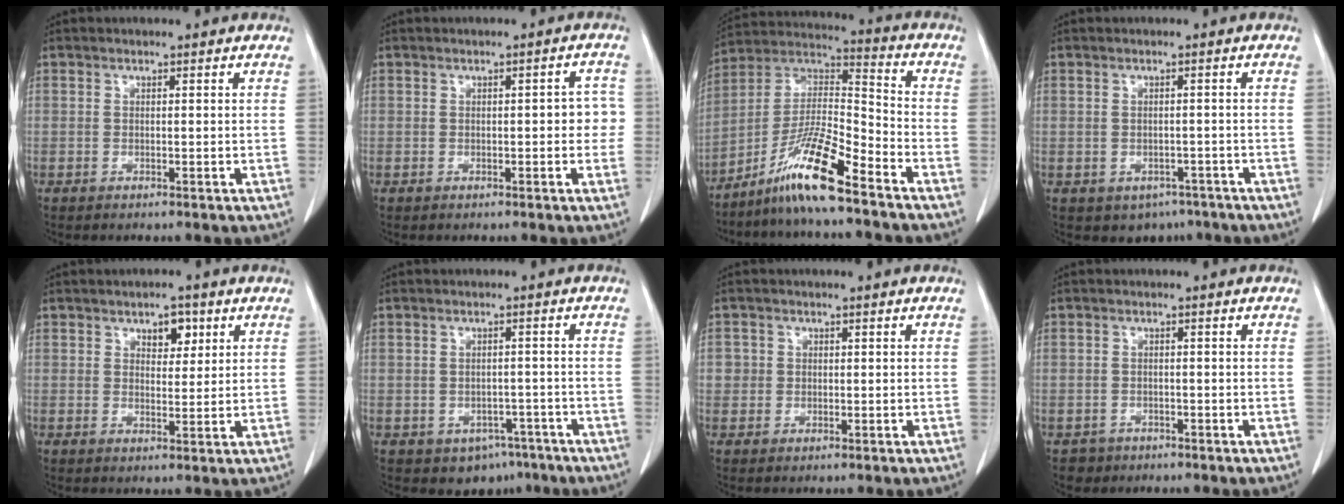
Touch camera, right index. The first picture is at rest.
{"total": 3.1, "force": [-0.3, 1.4, 2.7], "torque": [-0.019, 0.015, -0.005]}
{"total": 12.4, "force": [-8.7, 0.3, 8.9], "torque": [-0.171, 0.006, -0.163]}
{"total": 3.9, "force": [-2.7, 2.7, 0.9], "torque": [-0.001, 0.006, -0.030]}
{"total": 3.7, "force": [1.9, 1.9, 2.4], "torque": [-0.032, 0.002, 0.030]}
{"total": 5.4, "force": [-3.6, 3.7, 1.6], "torque": [-0.008, 0.008, -0.041]}
{"total": 2.0, "force": [0.2, 2.0, 0.2], "torque": [0.011, 0.005, 0.000]}
{"total": 1.9, "force": [-1.2, 1.4, -0.3], "torque": [0.000, 0.008, -0.020]}